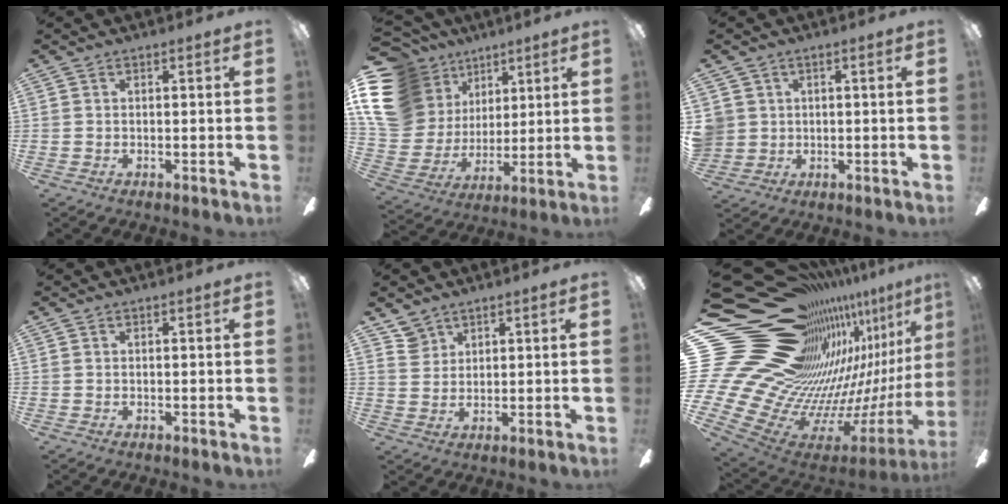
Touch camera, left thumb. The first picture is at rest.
{"total": 21.2, "force": [9.6, 16.3, 9.5], "torque": [-0.214, -0.047, 0.189]}
{"total": 4.4, "force": [1.0, 4.3, 0.3], "torque": [-0.012, 0.009, 0.021]}
{"total": 0.0}
{"total": 4.4, "force": [3.3, 2.7, 0.8], "torque": [-0.018, -0.009, 0.064]}
{"total": 23.4, "force": [14.8, 13.9, 11.6], "torque": [-0.193, -0.204, 0.368]}